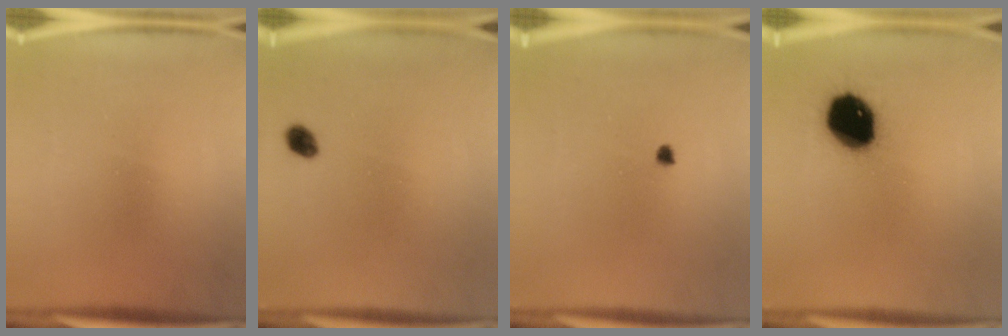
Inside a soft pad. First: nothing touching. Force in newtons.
{"total": 2.0}
{"total": 1.0}
{"total": 14.9}